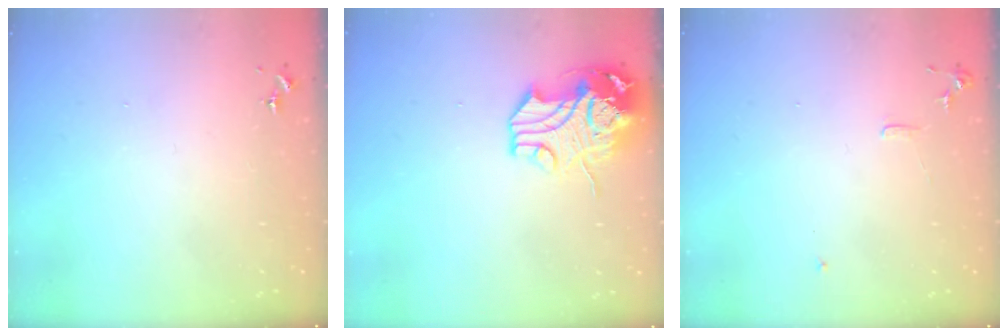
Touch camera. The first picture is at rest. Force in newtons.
{"total": 12.6, "press": 12.5, "slide": 2.1}
{"total": 6.0, "press": 6.0, "slide": 0.7}